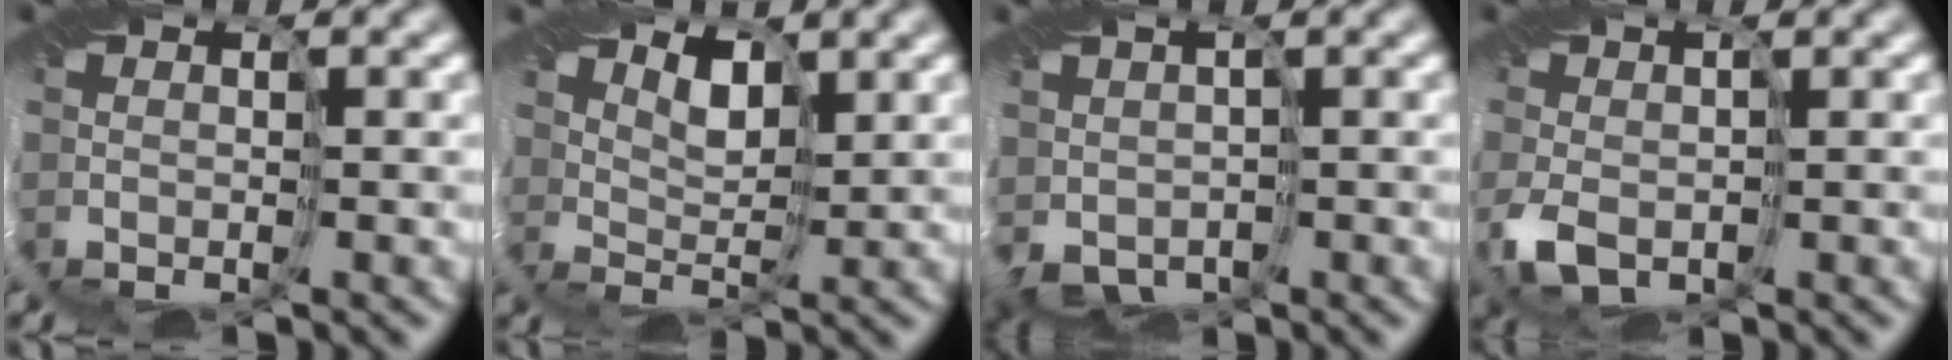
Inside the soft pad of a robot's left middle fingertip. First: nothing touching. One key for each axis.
{"total": 2.8, "fx": 1.8, "fy": 1.7, "fz": 1.3, "tx": -0.025, "ty": -0.002, "tz": 0.030}
{"total": 2.8, "fx": 0.1, "fy": 2.3, "fz": 1.5, "tx": -0.034, "ty": 0.007, "tz": 0.015}
{"total": 3.1, "fx": -0.9, "fy": 1.9, "fz": 2.3, "tx": -0.061, "ty": 0.001, "tz": -0.017}